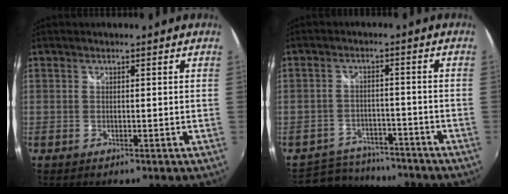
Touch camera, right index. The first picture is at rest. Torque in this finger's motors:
{"motor_torque": [-0.67, -0.50, -0.44, -0.14]}